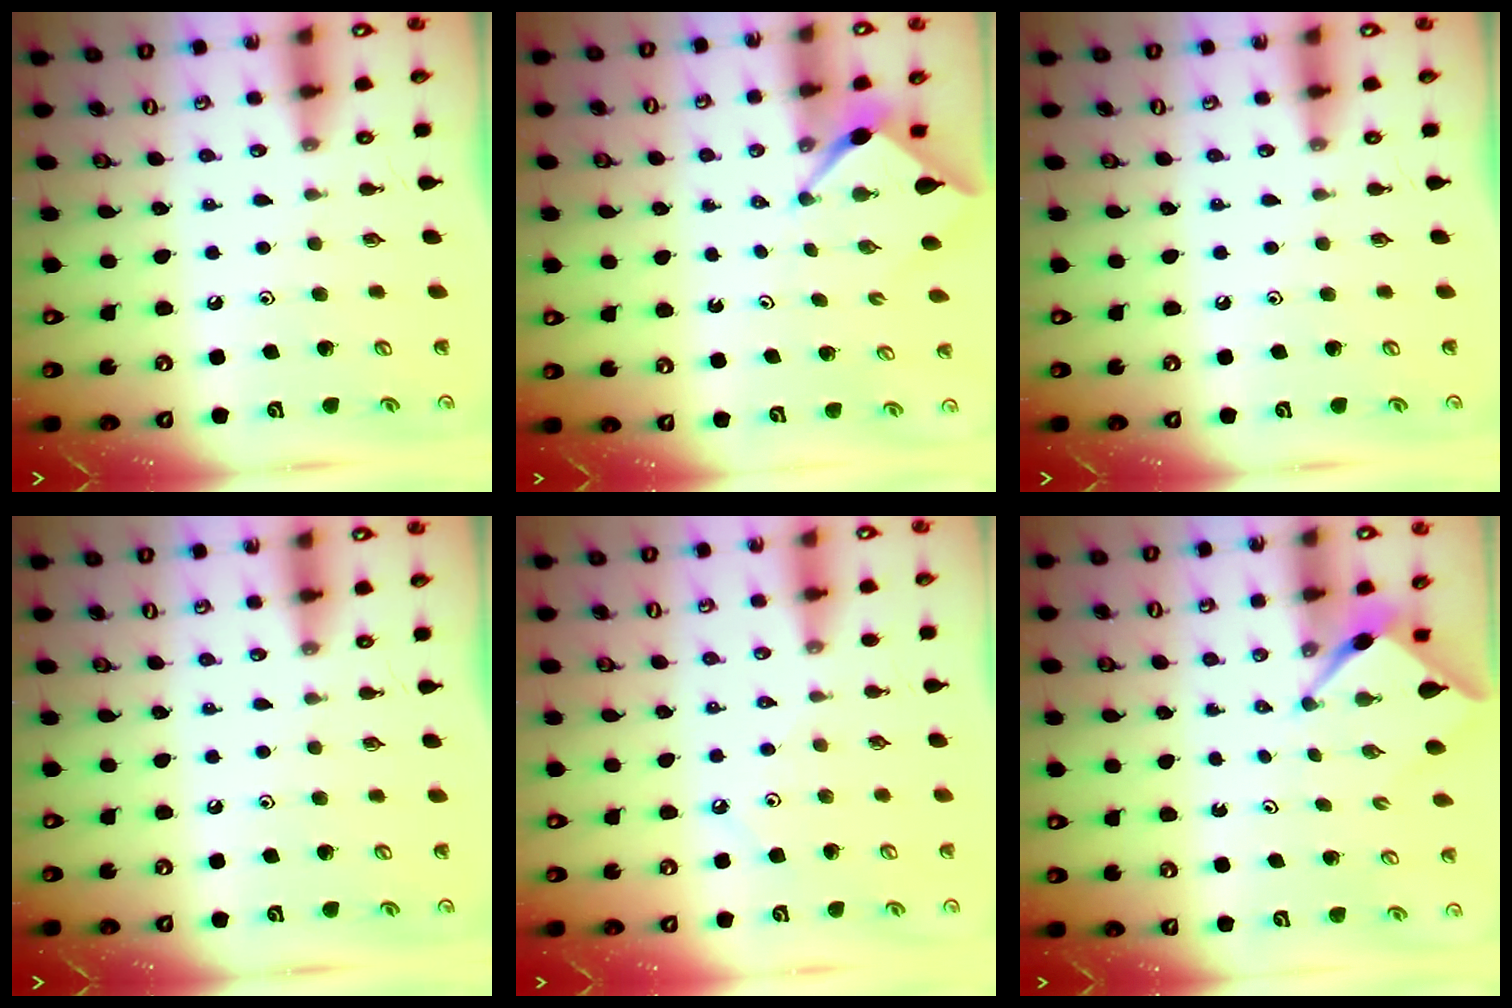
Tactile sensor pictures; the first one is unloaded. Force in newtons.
{"total": 2.6, "press": 2.6, "slide": 0.3}
{"total": 0.0}
{"total": 0.0}
{"total": 2.2, "press": 2.2, "slide": 0.4}
{"total": 2.7, "press": 2.7, "slide": 0.3}